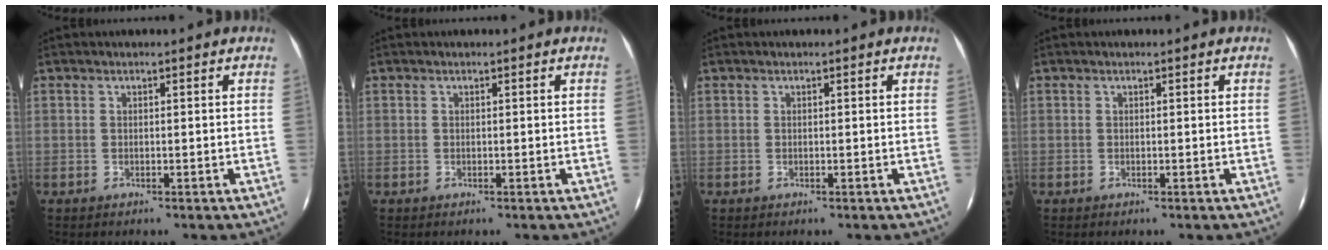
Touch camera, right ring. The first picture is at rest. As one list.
[{"total": 0.0}, {"total": 0.0}, {"total": 0.0}]